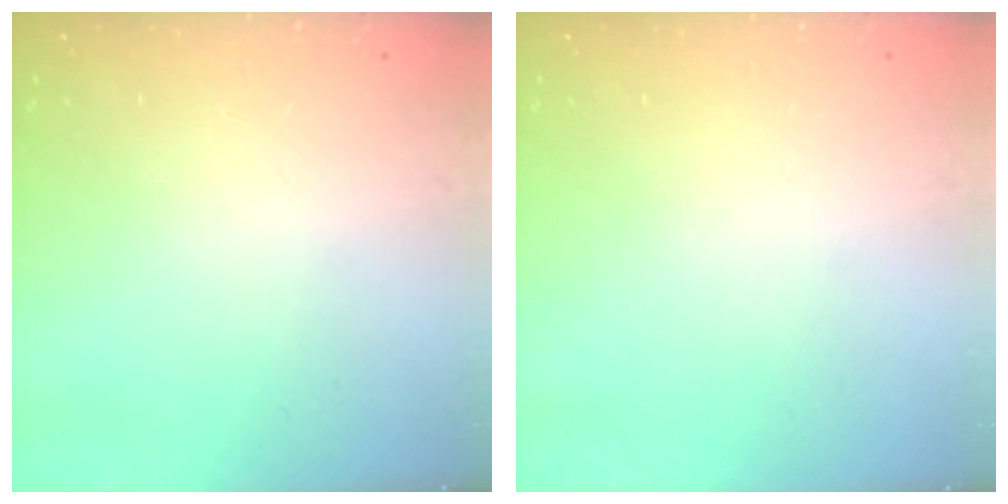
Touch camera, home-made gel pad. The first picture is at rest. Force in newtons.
{"total": 0.0}